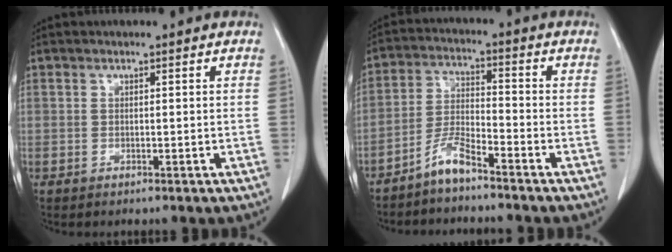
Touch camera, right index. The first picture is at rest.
{"total": 5.2, "force": [-4.3, 0.5, 2.9], "torque": [-0.065, -0.007, -0.085]}